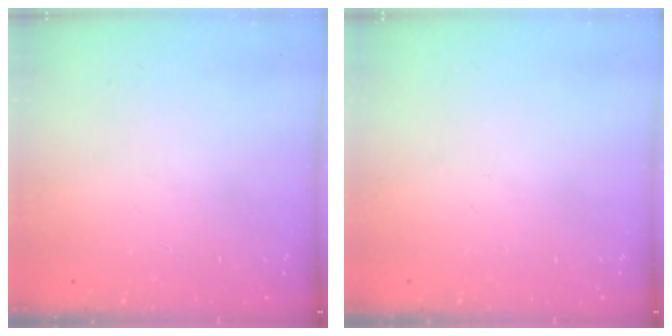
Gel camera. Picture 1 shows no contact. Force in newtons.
{"total": 0.0}